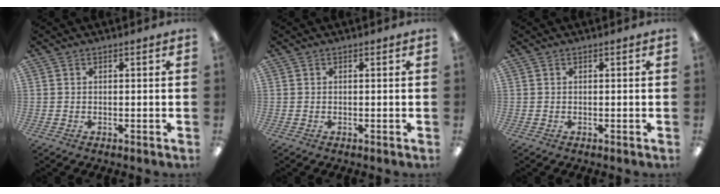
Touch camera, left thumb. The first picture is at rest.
{"total": 0.0}
{"total": 0.0}